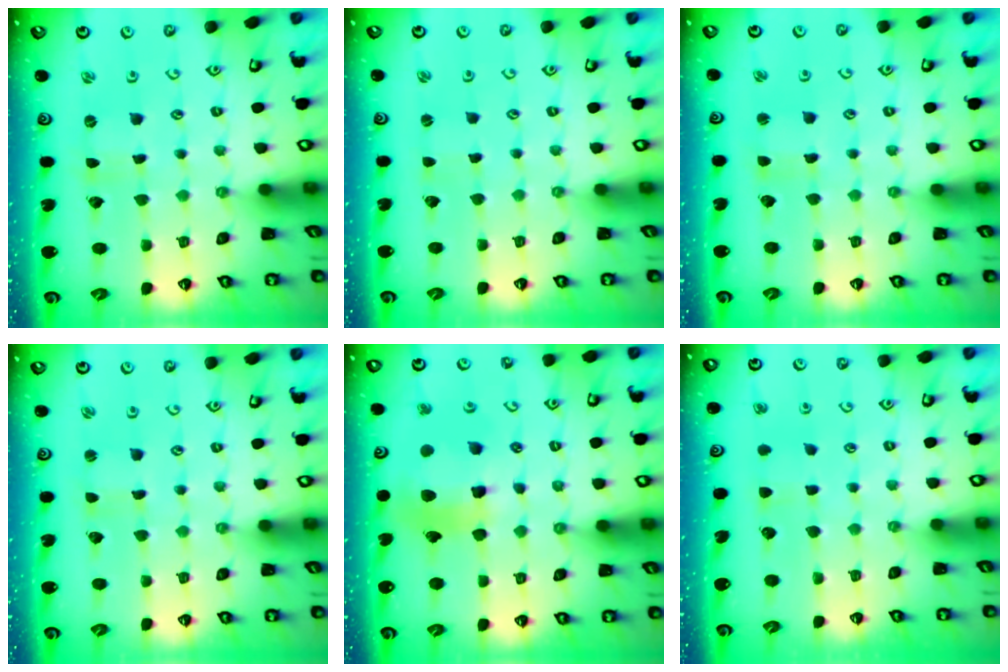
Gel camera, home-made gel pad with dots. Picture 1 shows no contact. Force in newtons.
{"total": 0.0}
{"total": 1.7, "press": 1.7, "slide": 0.2}
{"total": 0.0}
{"total": 14.1, "press": 14.0, "slide": 1.8}
{"total": 4.0, "press": 3.9, "slide": 0.6}